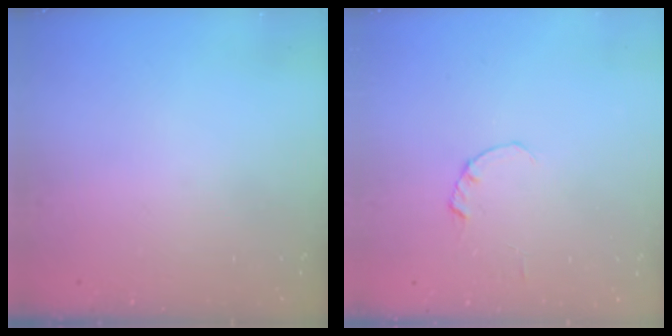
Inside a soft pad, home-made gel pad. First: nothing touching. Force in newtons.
{"total": 0.0}